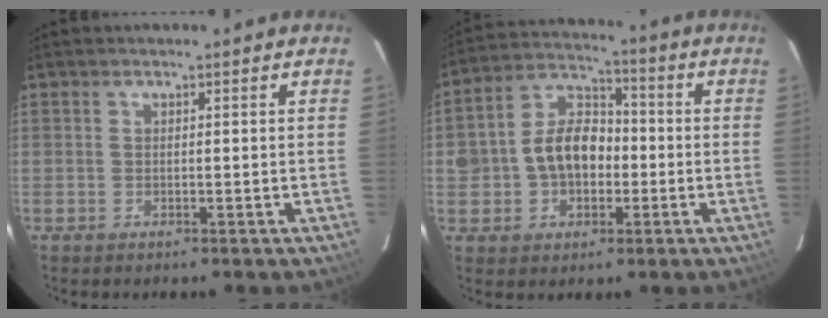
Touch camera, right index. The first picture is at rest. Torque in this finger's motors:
{"motor_torque": [0.56, 0.05, 0.29, 0.11]}